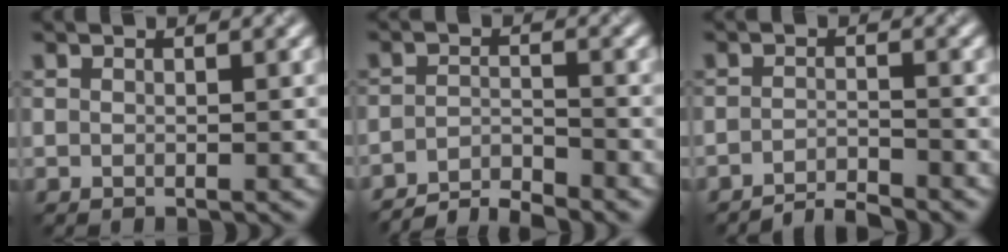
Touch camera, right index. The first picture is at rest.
{"total": 3.9, "force": [-3.6, 0.7, 1.4], "torque": [-0.017, 0.000, -0.073]}
{"total": 2.7, "force": [-2.5, 0.3, 0.9], "torque": [-0.007, 0.002, -0.051]}